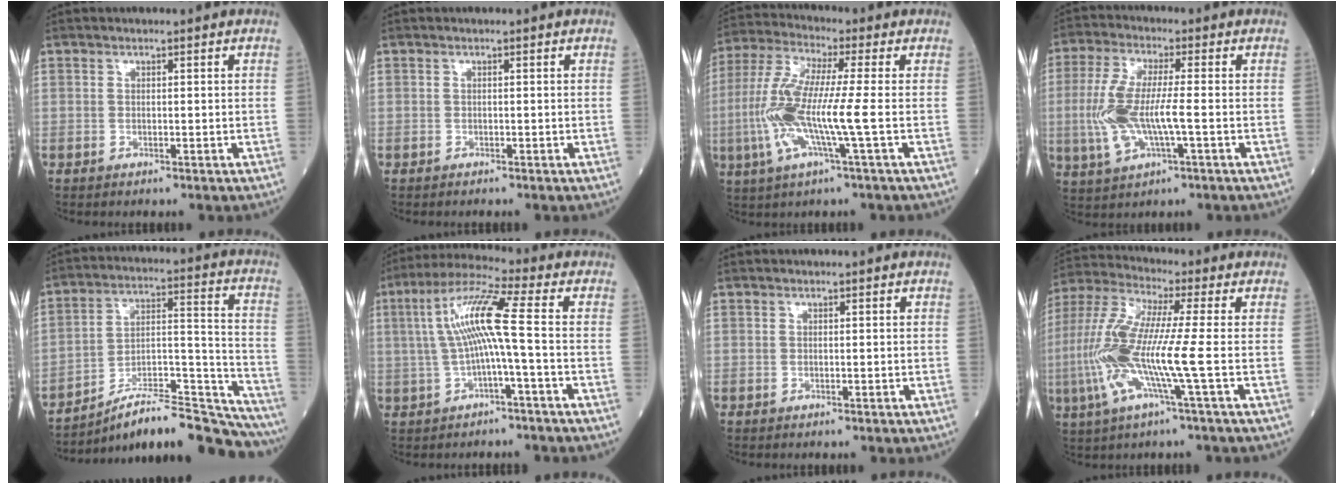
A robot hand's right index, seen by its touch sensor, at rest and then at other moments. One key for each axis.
{"total": 0.0}
{"total": 12.6, "fx": -2.2, "fy": 0.3, "fz": 12.5, "tx": -0.270, "ty": -0.002, "tz": -0.051}
{"total": 10.1, "fx": -1.4, "fy": 2.3, "fz": 9.7, "tx": -0.220, "ty": 0.003, "tz": -0.024}
{"total": 21.6, "fx": -19.9, "fy": 1.2, "fz": 8.2, "tx": -0.081, "ty": 0.039, "tz": -0.303}
{"total": 9.5, "fx": 0.0, "fy": -0.2, "fz": 9.5, "tx": -0.187, "ty": 0.030, "tz": 0.000}
{"total": 0.0}
{"total": 13.8, "fx": -2.6, "fy": 0.1, "fz": 13.5, "tx": -0.301, "ty": -0.005, "tz": -0.063}